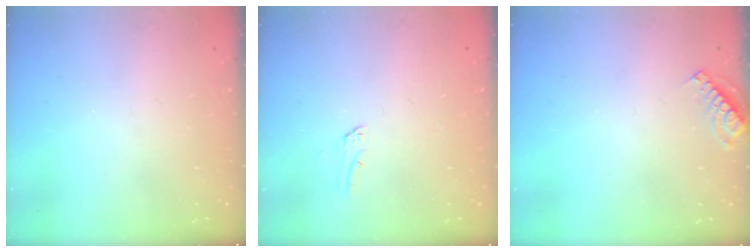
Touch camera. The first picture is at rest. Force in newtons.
{"total": 1.9, "press": 1.9, "slide": 0.1}
{"total": 6.6, "press": 6.6, "slide": 0.5}